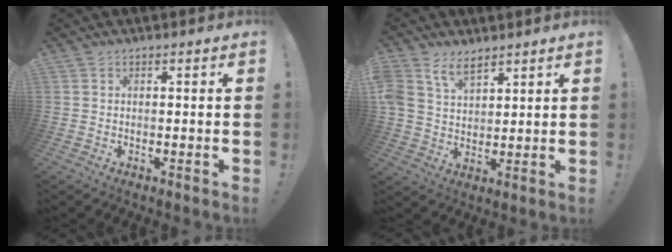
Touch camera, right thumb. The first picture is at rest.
{"total": 8.5, "force": [6.0, 4.6, 3.9], "torque": [-0.082, -0.023, 0.119]}